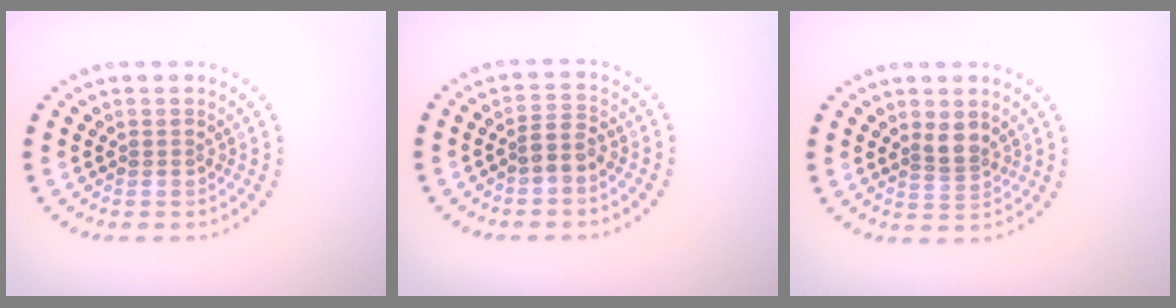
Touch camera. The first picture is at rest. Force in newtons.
{"total": 2.0, "press": 1.8, "slide": 0.9}
{"total": 1.9, "press": 1.6, "slide": 1.0}